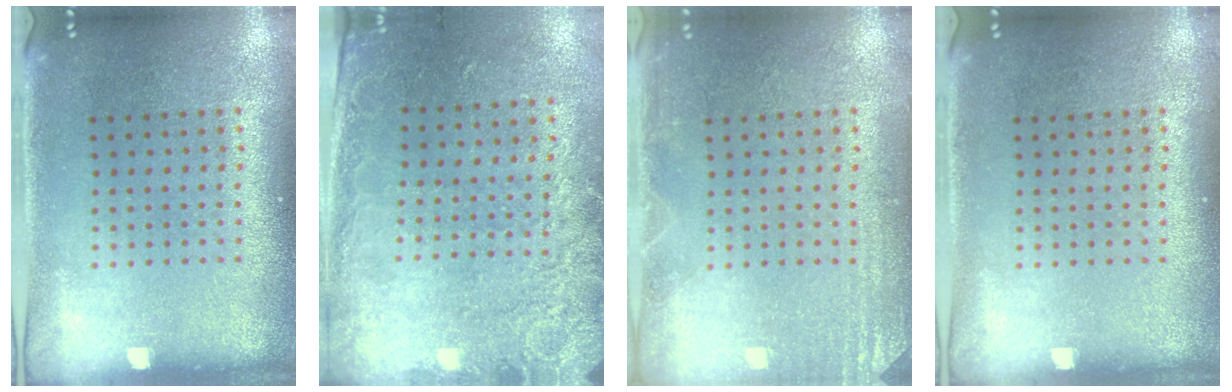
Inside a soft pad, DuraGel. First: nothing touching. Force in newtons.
{"total": 2.6, "press": 1.9, "slide": 1.8}
{"total": 2.6, "press": 2.5, "slide": 0.4}
{"total": 0.0}